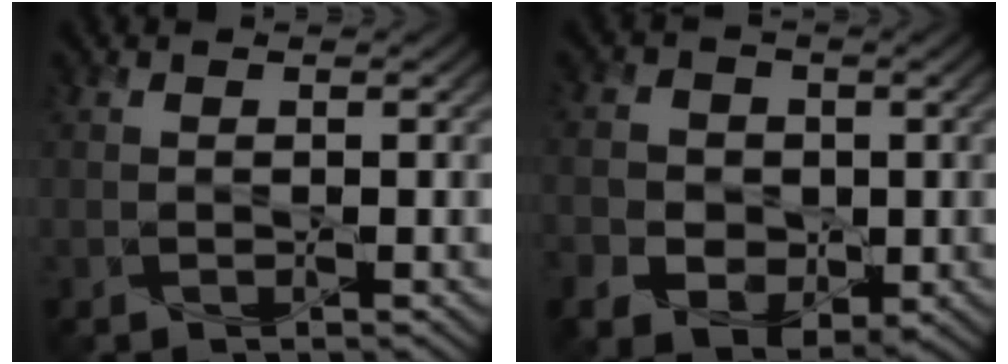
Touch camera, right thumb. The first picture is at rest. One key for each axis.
{"total": 6.0, "fx": -1.4, "fy": 5.2, "fz": 2.5, "tx": -0.063, "ty": -0.013, "tz": -0.039}